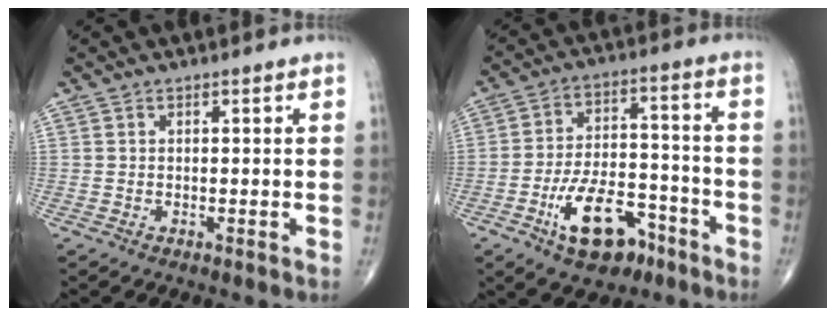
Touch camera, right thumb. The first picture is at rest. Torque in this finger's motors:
{"motor_torque": [3.54, 1.47, 1.01, -1.23, 0.42]}